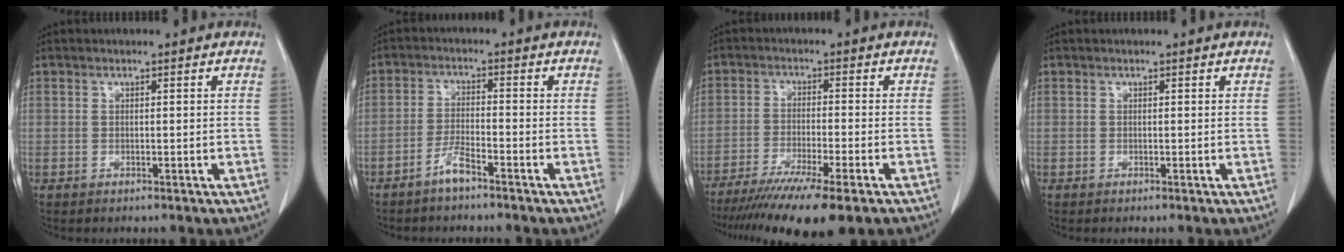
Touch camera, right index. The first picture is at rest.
{"total": 3.5, "force": [-2.8, 0.3, 2.1], "torque": [-0.045, 0.002, -0.054]}
{"total": 14.2, "force": [-10.7, 0.7, 9.3], "torque": [-0.148, -0.036, -0.171]}
{"total": 0.0}